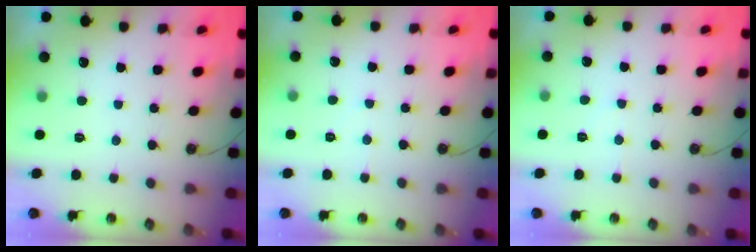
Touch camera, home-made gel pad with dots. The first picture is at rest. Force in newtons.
{"total": 3.2, "press": 3.1, "slide": 0.7}
{"total": 3.4, "press": 3.4, "slide": 0.6}